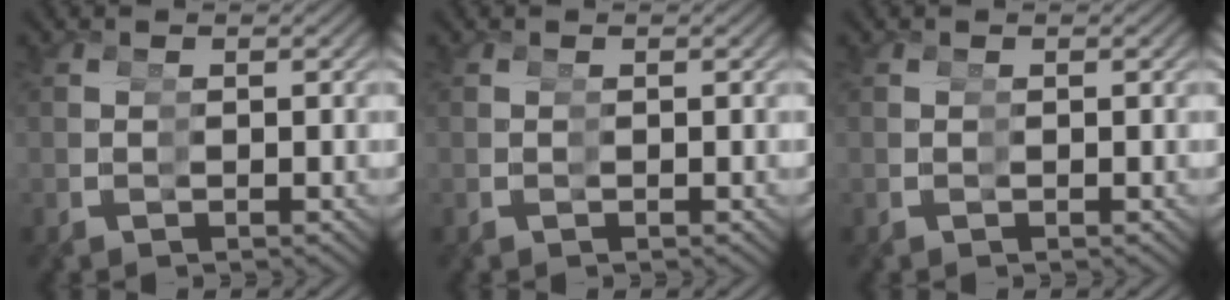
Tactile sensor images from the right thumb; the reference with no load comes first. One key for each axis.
{"total": 0.0}
{"total": 0.0}